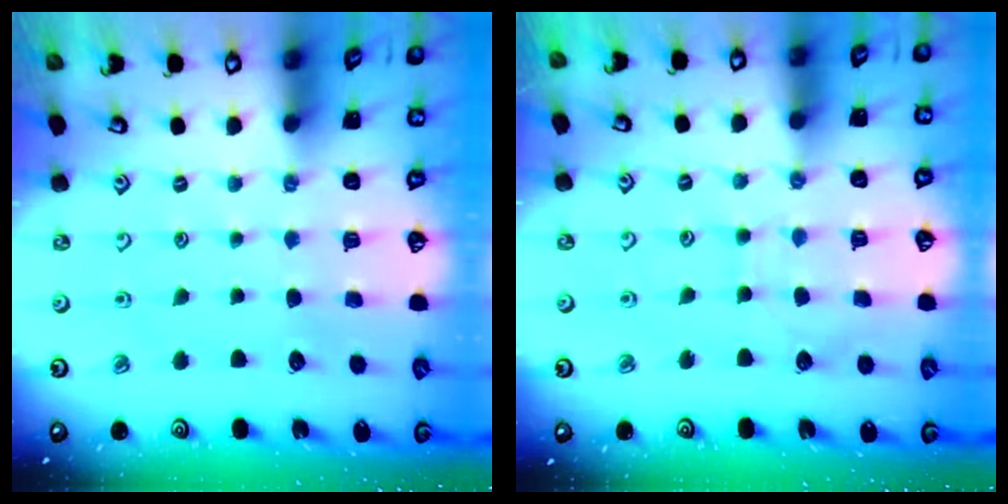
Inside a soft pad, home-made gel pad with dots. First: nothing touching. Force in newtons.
{"total": 5.4, "press": 5.4, "slide": 0.1}